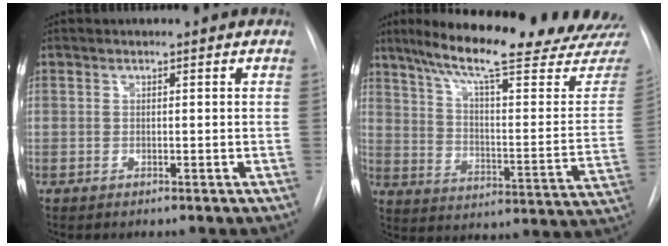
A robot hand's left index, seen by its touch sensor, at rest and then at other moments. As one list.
[{"total": 28.3, "force": [24.2, 2.3, 14.6], "torque": [-0.220, -0.077, 0.315]}]